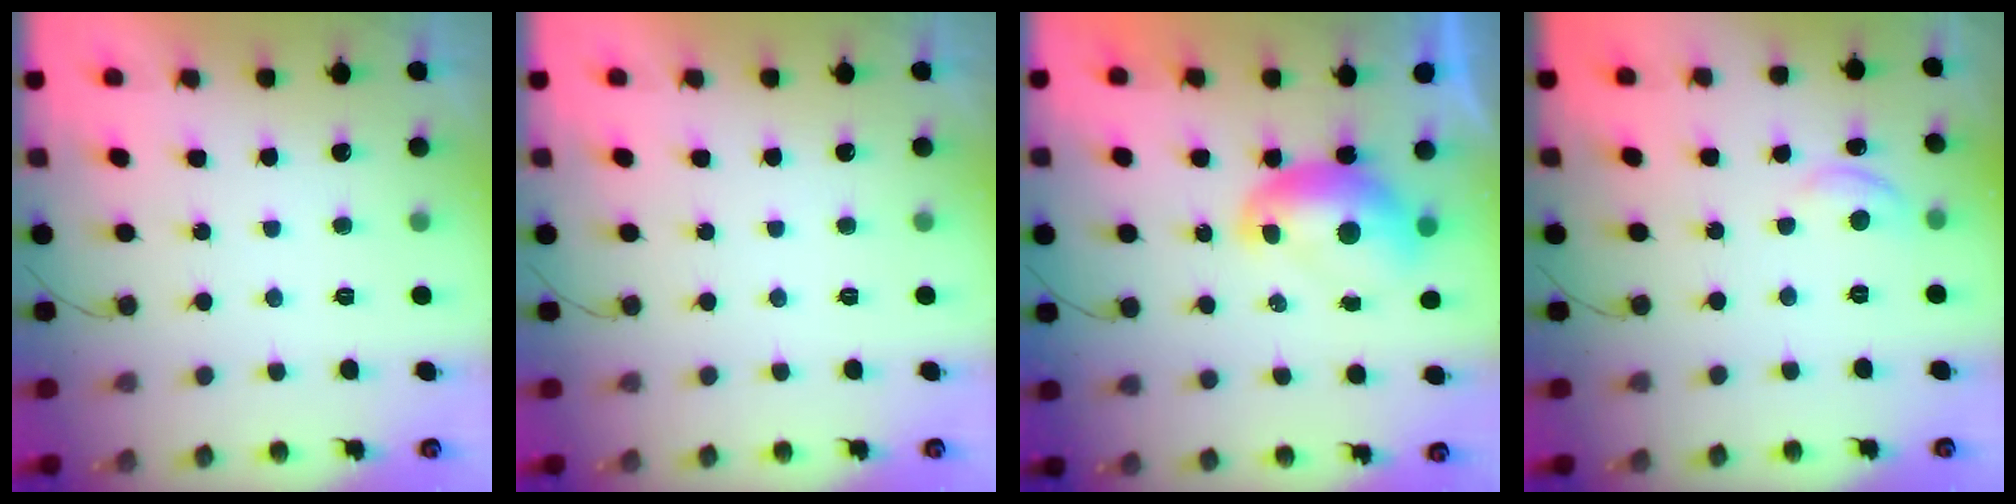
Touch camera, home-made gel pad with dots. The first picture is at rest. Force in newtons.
{"total": 0.0}
{"total": 8.9, "press": 8.9, "slide": 0.4}
{"total": 5.4, "press": 5.4, "slide": 0.3}